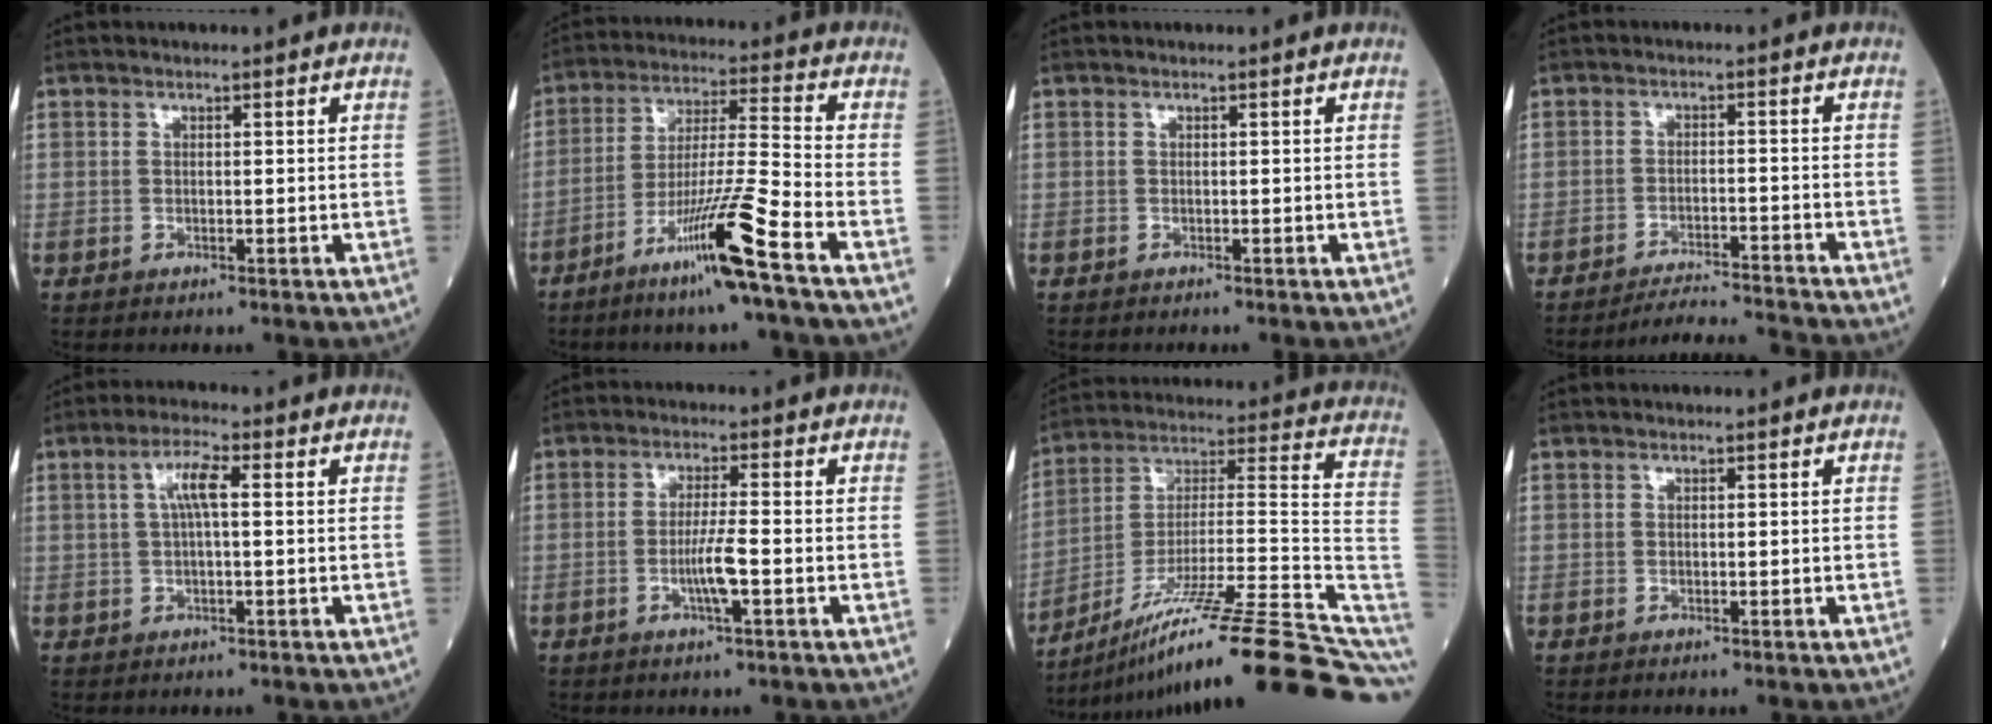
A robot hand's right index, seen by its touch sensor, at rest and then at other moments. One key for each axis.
{"total": 12.7, "fx": -7.4, "fy": -1.6, "fz": 10.2, "tx": -0.188, "ty": -0.024, "tz": -0.141}
{"total": 0.0}
{"total": 6.9, "fx": -6.8, "fy": -1.3, "fz": 0.0, "tx": -0.002, "ty": -0.001, "tz": -0.113}
{"total": 4.3, "fx": 0.8, "fy": 0.6, "fz": 4.2, "tx": -0.081, "ty": 0.013, "tz": 0.015}
{"total": 4.6, "fx": -1.4, "fy": 0.0, "fz": 4.4, "tx": -0.084, "ty": -0.005, "tz": -0.029}
{"total": 26.4, "fx": -16.7, "fy": 0.7, "fz": 20.4, "tx": -0.230, "ty": 0.031, "tz": -0.275}
{"total": 0.0}